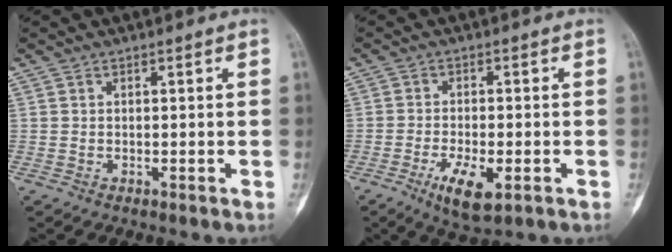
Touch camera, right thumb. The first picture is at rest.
{"total": 7.4, "force": [-3.1, 2.7, 6.1], "torque": [-0.107, -0.005, -0.048]}